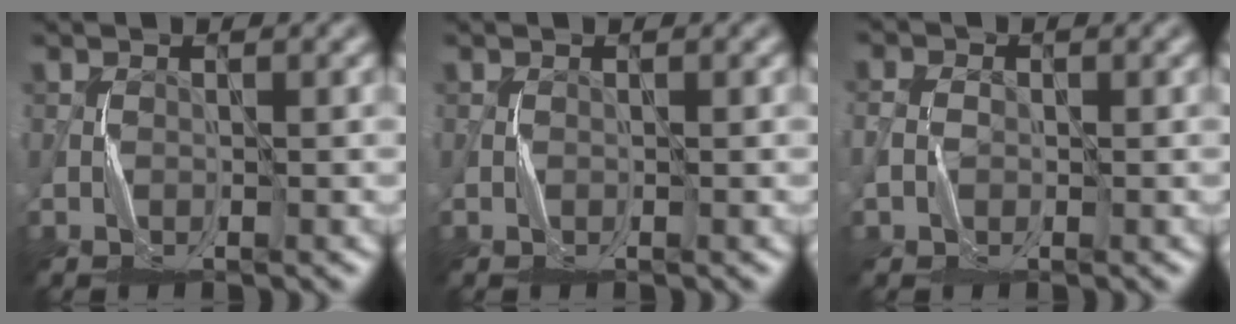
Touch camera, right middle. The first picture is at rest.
{"total": 0.0}
{"total": 1.7, "force": [-0.4, 1.3, 1.0], "torque": [-0.022, 0.004, -0.011]}